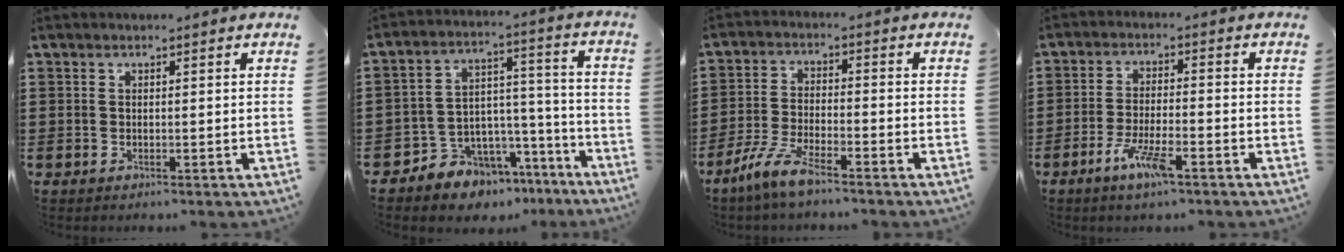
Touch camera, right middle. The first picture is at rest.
{"total": 7.0, "force": [-6.1, 3.5, 0.0], "torque": [-0.010, 0.018, -0.116]}
{"total": 6.0, "force": [-4.4, 0.7, 3.9], "torque": [-0.105, -0.015, -0.091]}
{"total": 5.8, "force": [-3.4, 1.0, 4.6], "torque": [-0.099, -0.007, -0.064]}